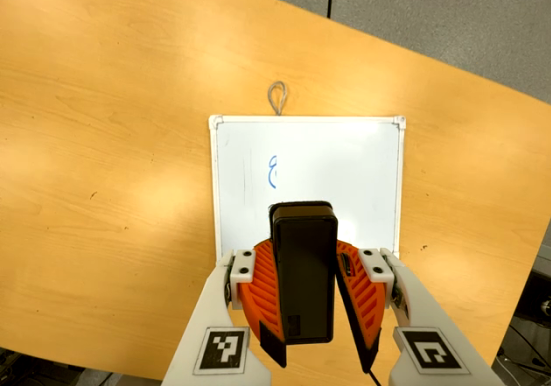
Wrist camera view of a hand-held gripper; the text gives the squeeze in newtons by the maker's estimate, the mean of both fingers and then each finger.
{"total": 8.9, "left": 9.3, "right": 8.6}